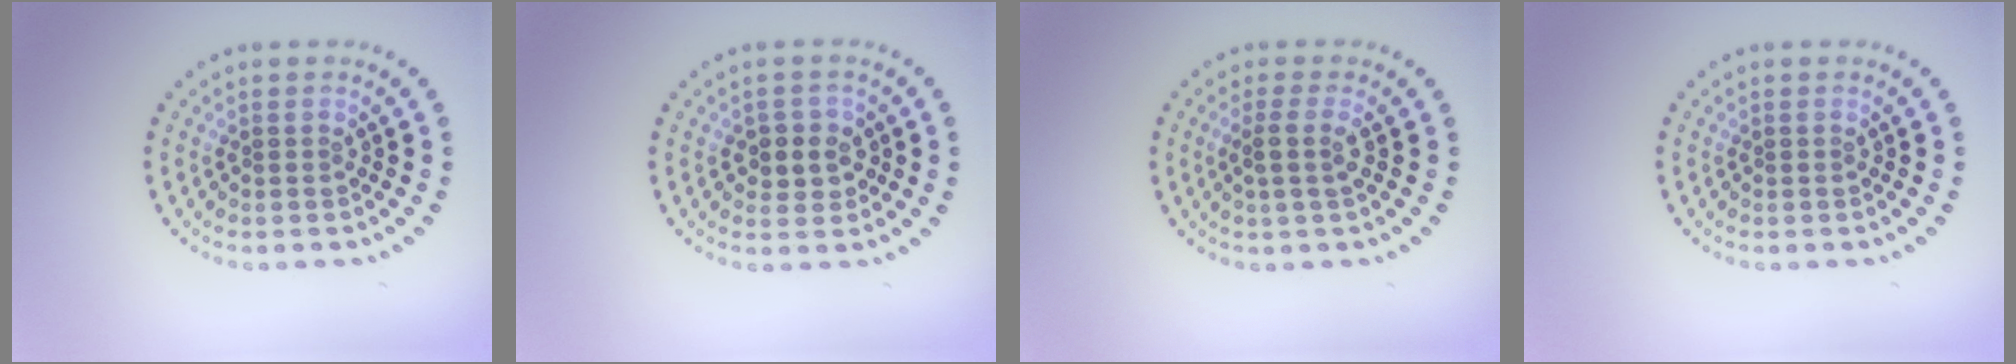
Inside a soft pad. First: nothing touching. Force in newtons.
{"total": 2.6, "press": 2.4, "slide": 0.9}
{"total": 1.8, "press": 1.4, "slide": 1.2}
{"total": 0.0}